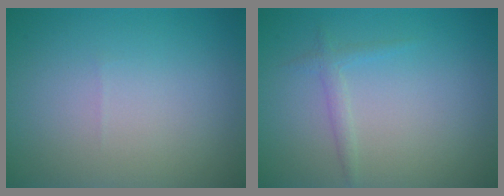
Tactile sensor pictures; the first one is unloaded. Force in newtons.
{"total": 1.2, "press": 1.2, "slide": 0.1}